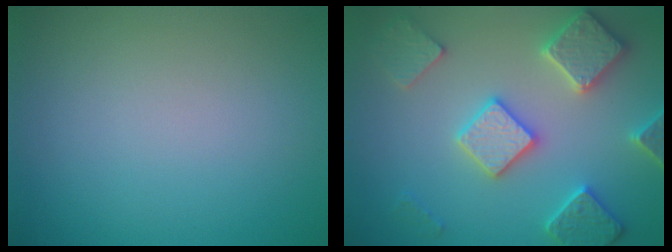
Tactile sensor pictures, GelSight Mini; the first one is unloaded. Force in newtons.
{"total": 5.8, "press": 5.7, "slide": 1.4}